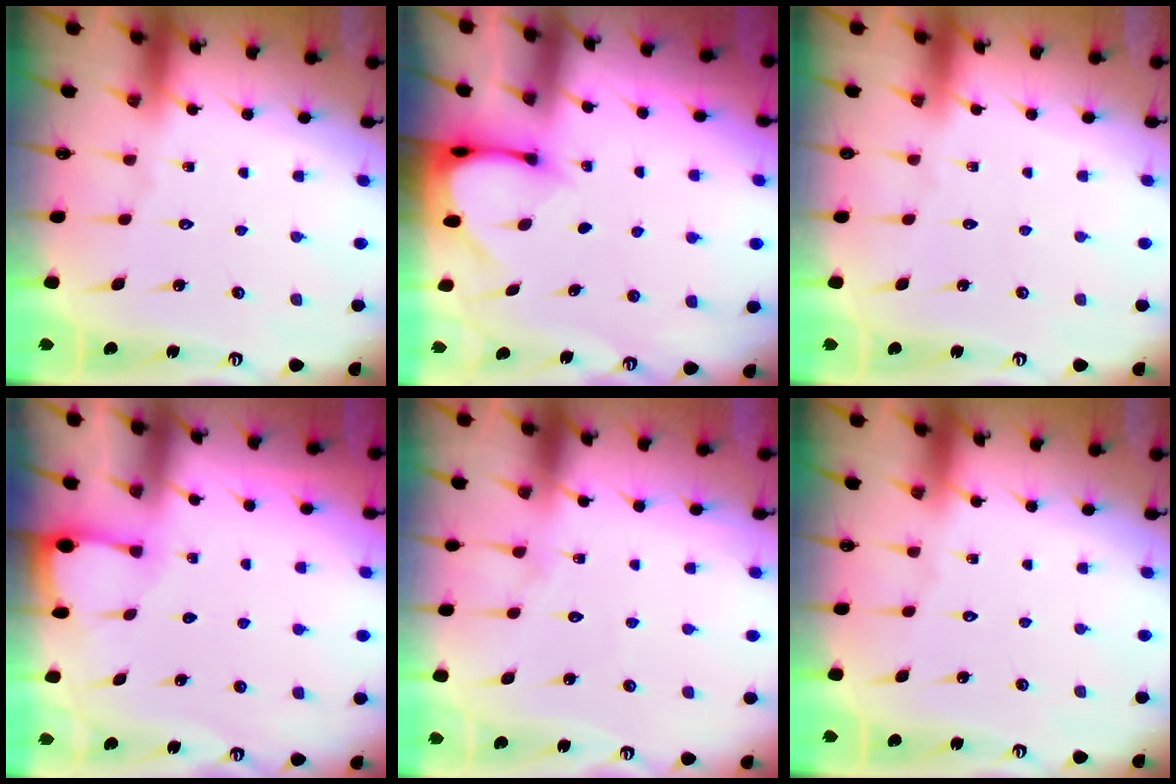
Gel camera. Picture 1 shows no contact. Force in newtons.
{"total": 3.0, "press": 3.0, "slide": 0.3}
{"total": 0.0}
{"total": 1.3, "press": 1.3, "slide": 0.2}
{"total": 4.8, "press": 4.8, "slide": 0.5}
{"total": 0.0}